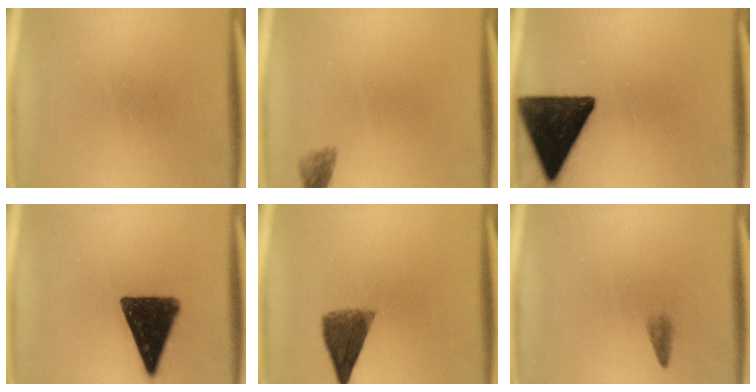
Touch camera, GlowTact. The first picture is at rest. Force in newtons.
{"total": 1.7}
{"total": 16.2}
{"total": 14.2}
{"total": 7.1}
{"total": 1.1}